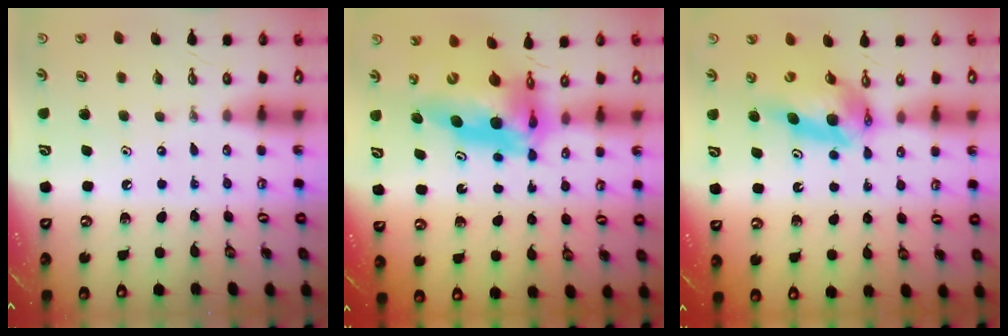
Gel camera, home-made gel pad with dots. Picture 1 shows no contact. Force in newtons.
{"total": 15.1, "press": 15.1, "slide": 1.4}
{"total": 11.3, "press": 11.2, "slide": 1.0}